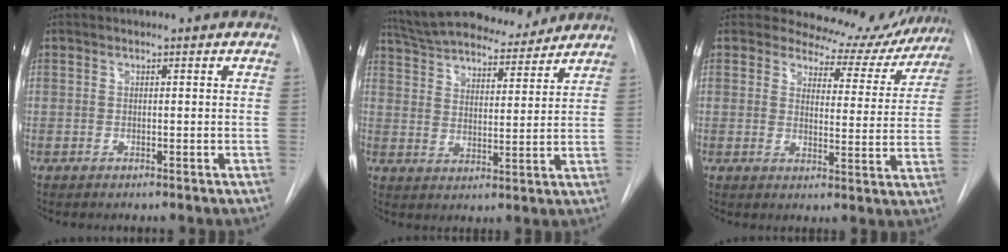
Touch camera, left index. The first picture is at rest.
{"total": 17.3, "force": [15.8, 3.3, 6.2], "torque": [-0.109, 0.007, 0.240]}
{"total": 11.1, "force": [10.4, 3.8, 0.8], "torque": [0.012, -0.031, 0.107]}